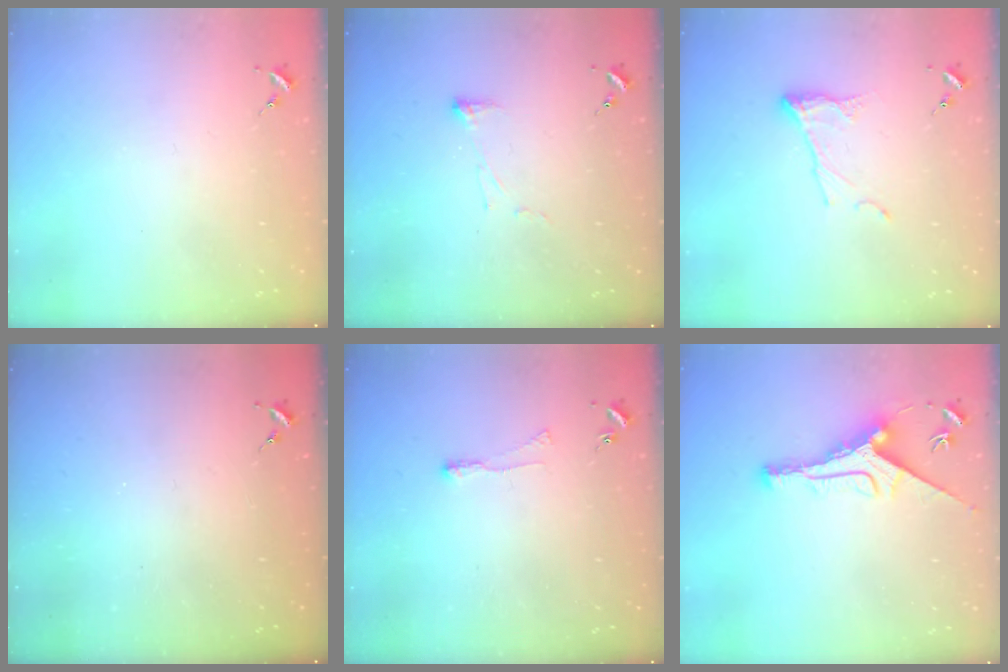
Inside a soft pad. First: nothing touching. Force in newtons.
{"total": 3.8, "press": 3.8, "slide": 0.6}
{"total": 8.9, "press": 8.9, "slide": 0.4}
{"total": 0.0}
{"total": 3.2, "press": 3.1, "slide": 0.6}
{"total": 10.1, "press": 10.0, "slide": 0.4}